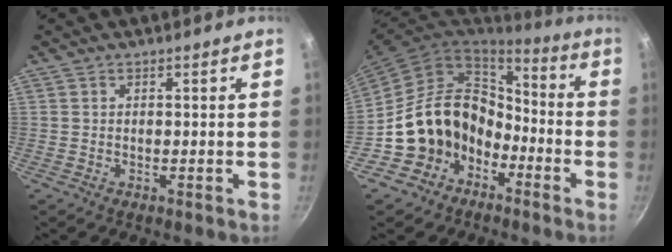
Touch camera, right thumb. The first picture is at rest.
{"total": 16.5, "force": [-6.1, 13.4, 7.4], "torque": [-0.095, 0.072, -0.095]}